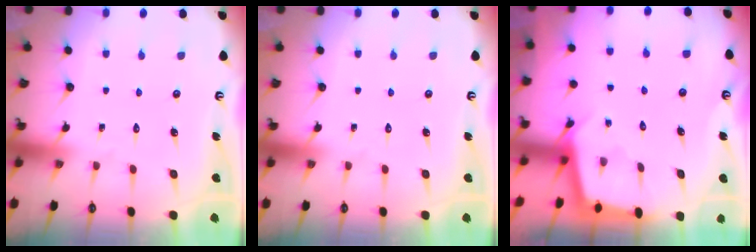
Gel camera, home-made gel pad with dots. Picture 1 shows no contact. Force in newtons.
{"total": 0.0}
{"total": 2.1, "press": 2.1, "slide": 0.2}